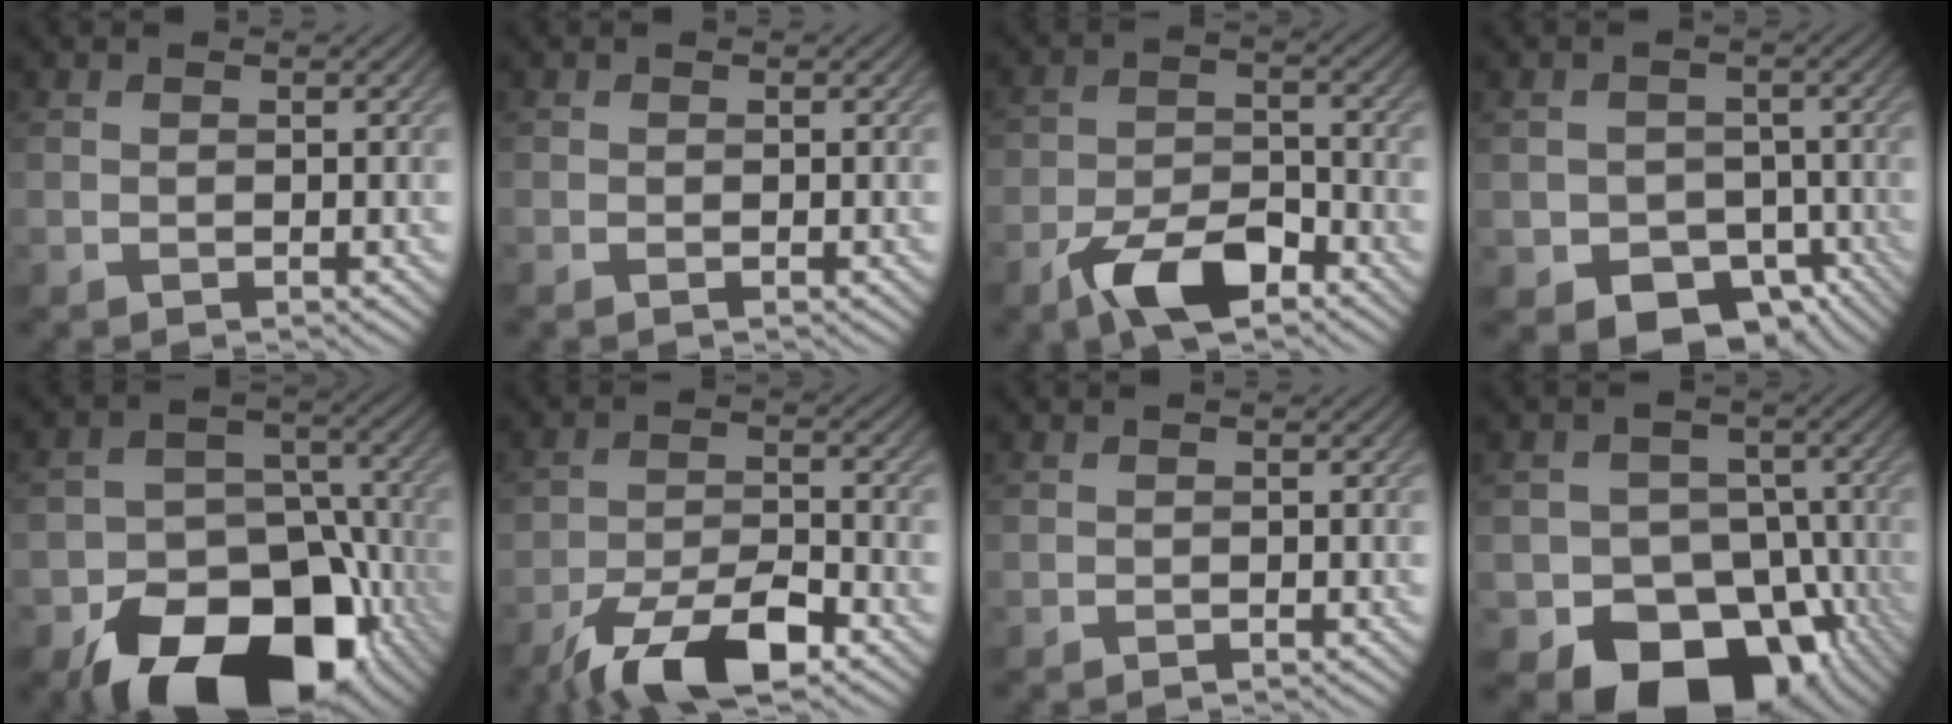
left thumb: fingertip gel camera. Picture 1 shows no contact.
{"total": 0.0}
{"total": 8.2, "force": [-5.2, 3.6, 5.2], "torque": [-0.092, 0.003, -0.104]}
{"total": 7.2, "force": [-3.5, 5.5, 3.0], "torque": [-0.049, -0.021, -0.057]}
{"total": 18.2, "force": [-10.4, 11.8, 9.2], "torque": [-0.133, -0.048, -0.158]}
{"total": 9.5, "force": [-6.5, 3.1, 6.1], "torque": [-0.106, 0.002, -0.123]}
{"total": 0.0}
{"total": 13.9, "force": [-7.3, 10.1, 6.3], "torque": [-0.088, -0.035, -0.119]}